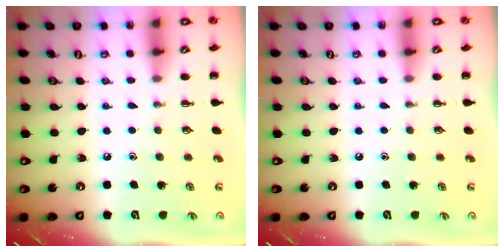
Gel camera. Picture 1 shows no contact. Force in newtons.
{"total": 0.0}